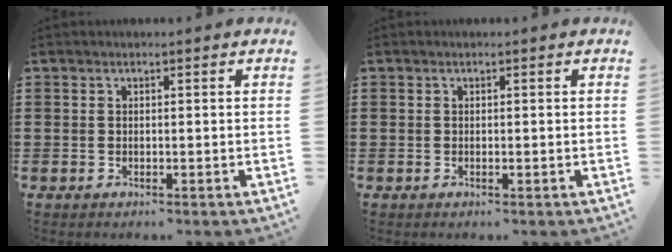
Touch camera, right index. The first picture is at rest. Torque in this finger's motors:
{"motor_torque": [-0.32, 0.48, 0.05, 0.00]}